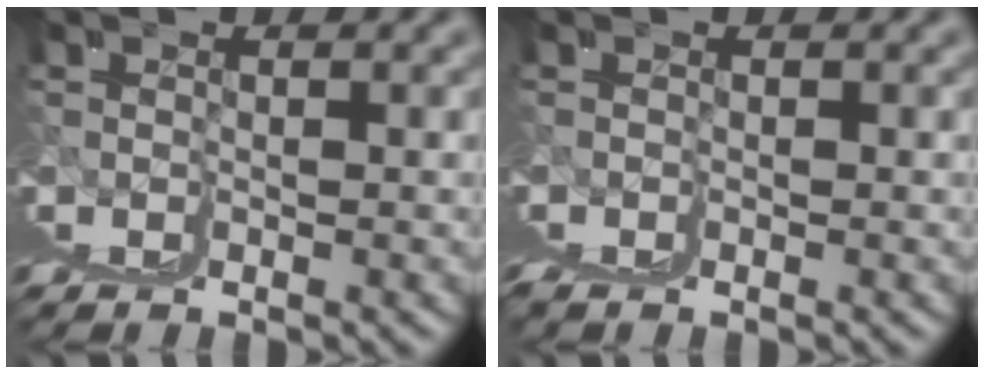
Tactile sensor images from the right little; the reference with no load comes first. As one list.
[{"total": 0.9, "force": [-0.4, 0.5, 0.6], "torque": [-0.015, -0.005, -0.003]}]